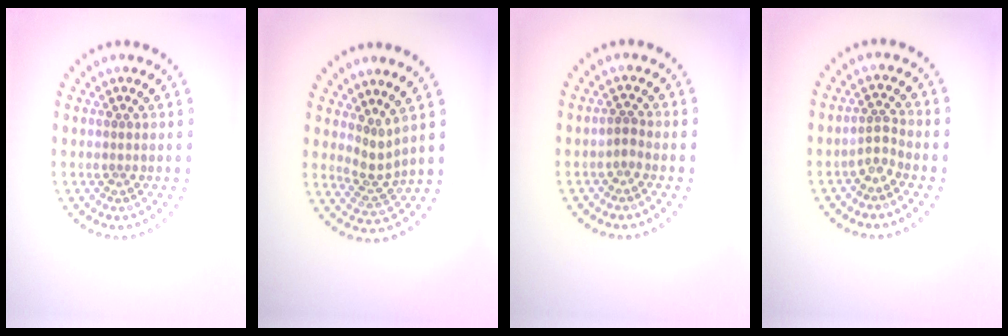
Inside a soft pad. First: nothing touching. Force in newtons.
{"total": 2.4, "press": 1.6, "slide": 1.7}
{"total": 1.0, "press": 0.9, "slide": 0.4}
{"total": 1.7, "press": 1.2, "slide": 1.2}